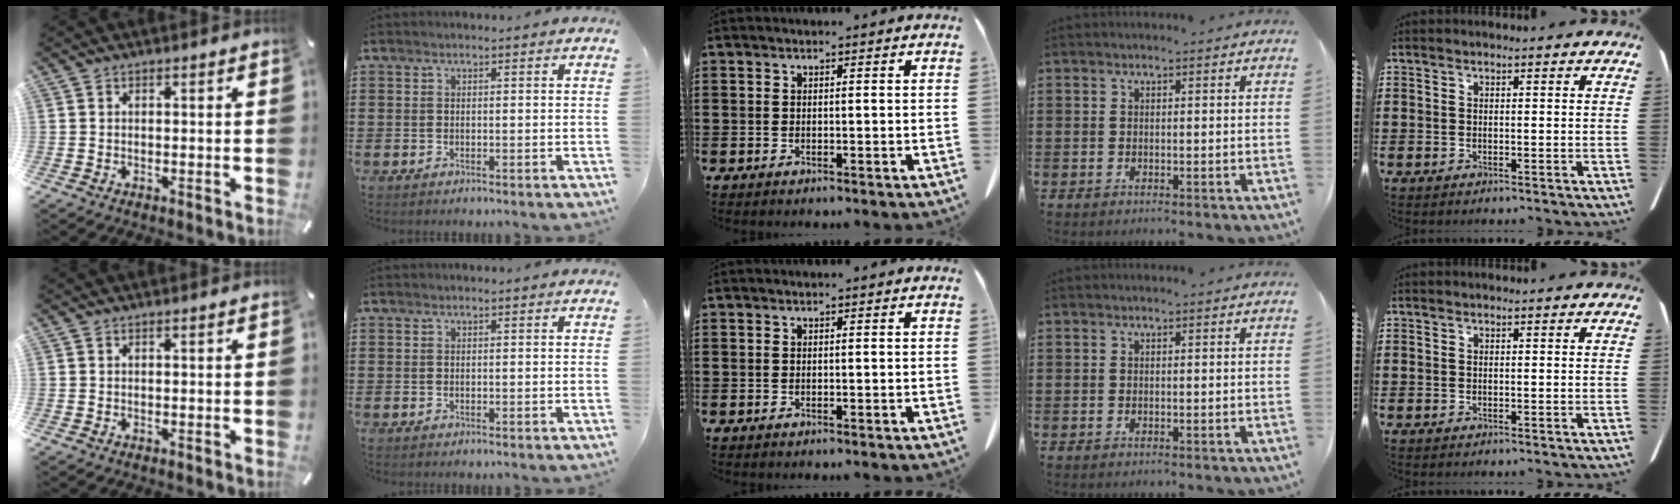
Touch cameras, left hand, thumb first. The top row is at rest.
{}